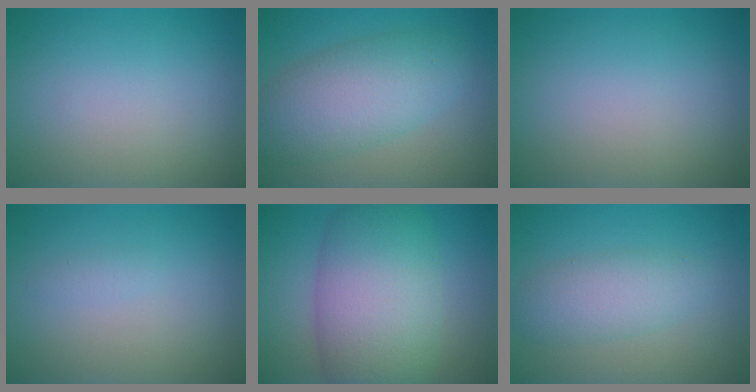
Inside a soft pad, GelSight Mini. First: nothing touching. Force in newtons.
{"total": 6.6, "press": 6.6, "slide": 0.2}
{"total": 0.0}
{"total": 0.6, "press": 0.6, "slide": 0.0}
{"total": 10.4, "press": 10.4, "slide": 0.3}
{"total": 3.5, "press": 3.5, "slide": 0.1}